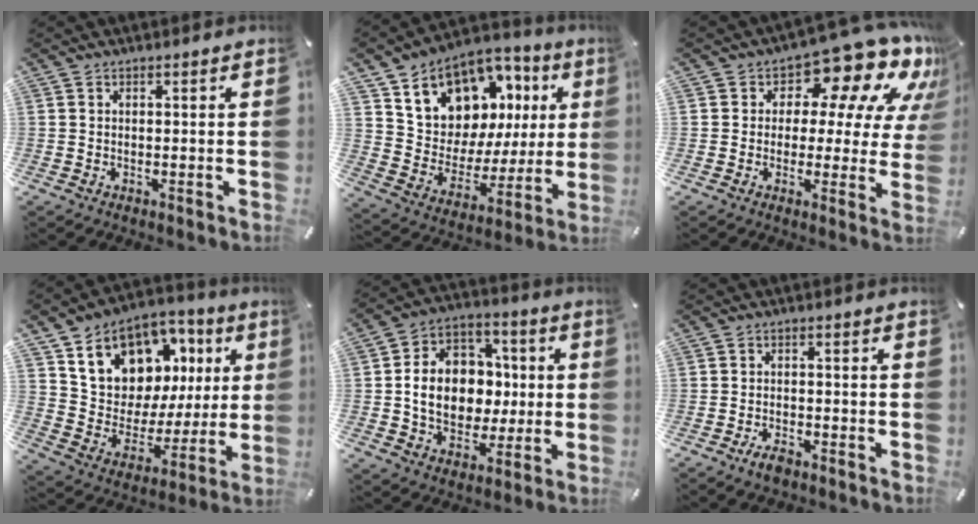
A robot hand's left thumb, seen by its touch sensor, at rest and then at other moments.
{"total": 12.4, "force": [8.6, 8.6, 2.6], "torque": [-0.059, -0.086, 0.161]}
{"total": 13.9, "force": [9.4, 6.8, 7.6], "torque": [-0.111, -0.077, 0.156]}
{"total": 14.6, "force": [8.7, 10.8, 4.7], "torque": [-0.088, -0.070, 0.165]}
{"total": 14.5, "force": [-0.7, 12.2, 7.9], "torque": [-0.160, 0.014, -0.002]}
{"total": 3.3, "force": [-2.4, 1.5, 1.6], "torque": [-0.033, 0.011, -0.046]}